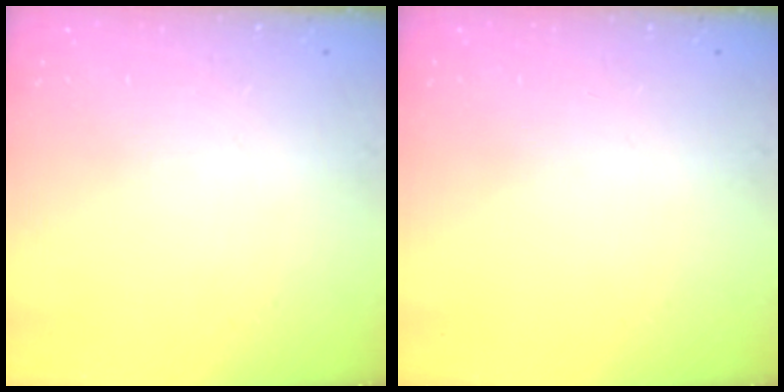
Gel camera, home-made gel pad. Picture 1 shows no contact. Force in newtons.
{"total": 0.0}